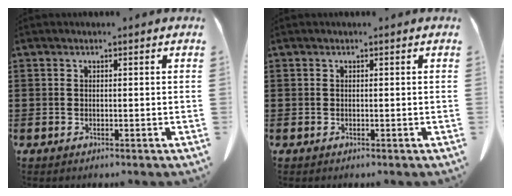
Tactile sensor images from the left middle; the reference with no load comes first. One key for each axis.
{"total": 0.0}